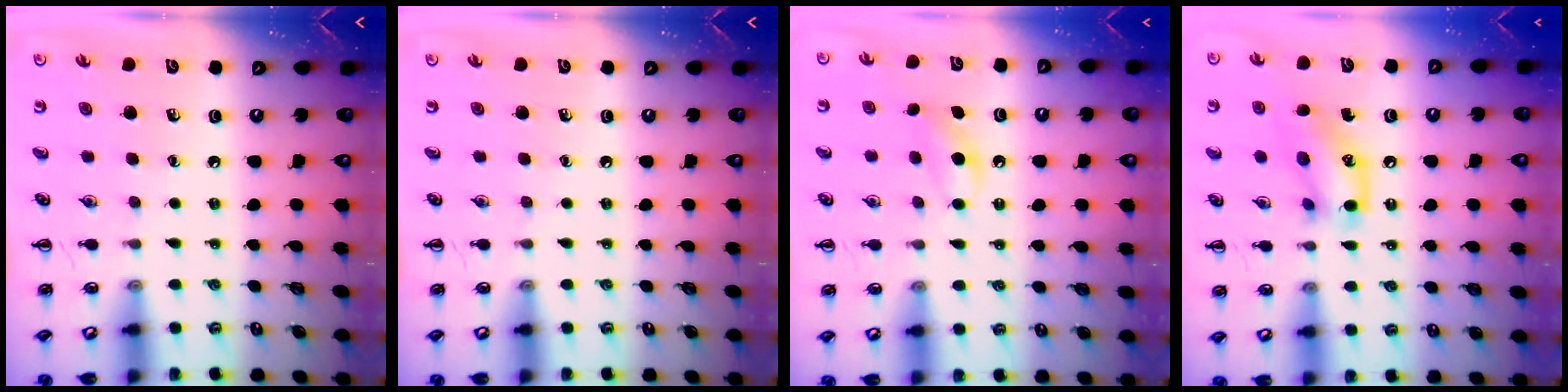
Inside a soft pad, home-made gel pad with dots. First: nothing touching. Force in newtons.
{"total": 0.0}
{"total": 6.1, "press": 5.9, "slide": 1.5}
{"total": 13.0, "press": 12.8, "slide": 2.2}